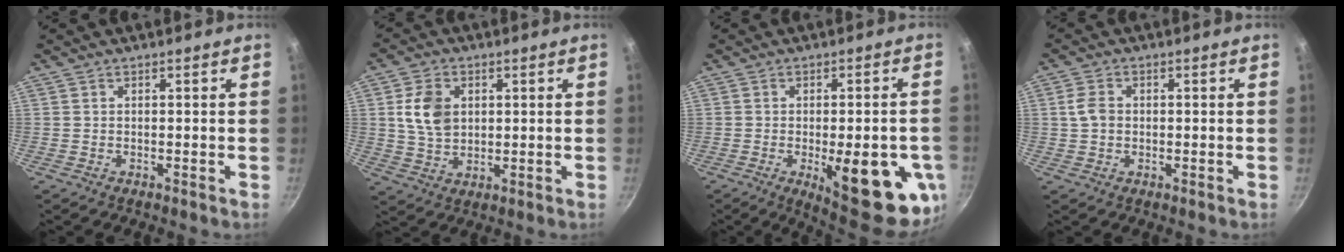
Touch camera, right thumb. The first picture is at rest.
{"total": 8.4, "force": [1.8, 6.1, 5.4], "torque": [-0.085, -0.004, 0.034]}
{"total": 19.0, "force": [-5.2, 6.6, 17.0], "torque": [-0.183, -0.009, -0.059]}
{"total": 3.7, "force": [0.2, 2.8, 2.4], "torque": [-0.041, 0.007, -0.001]}